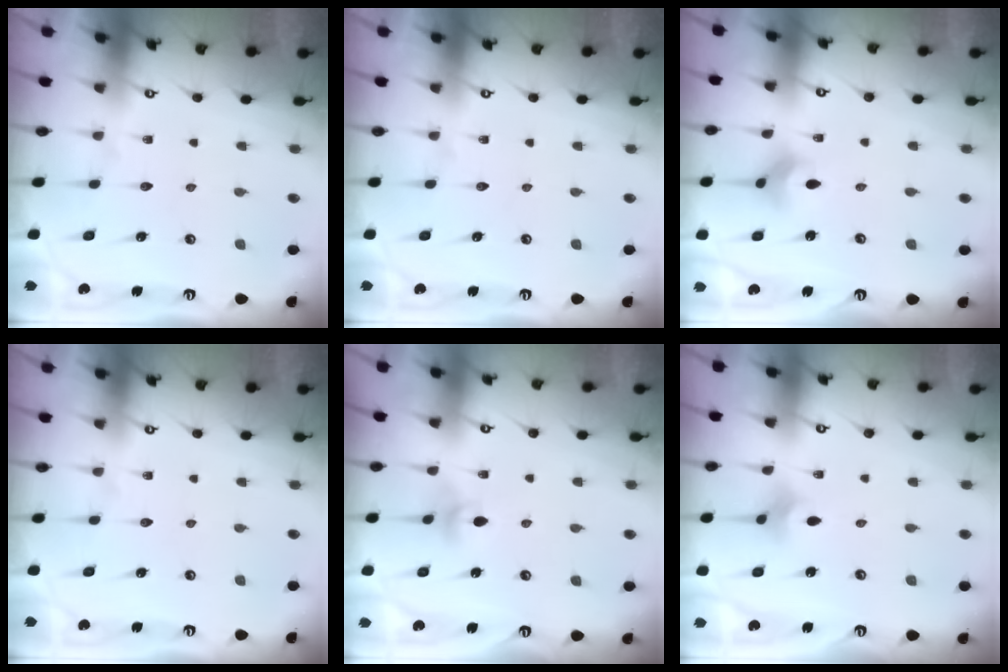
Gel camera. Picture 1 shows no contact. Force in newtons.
{"total": 0.0}
{"total": 4.1, "press": 4.0, "slide": 0.8}
{"total": 0.0}
{"total": 3.6, "press": 3.4, "slide": 1.0}
{"total": 2.7, "press": 2.6, "slide": 0.7}